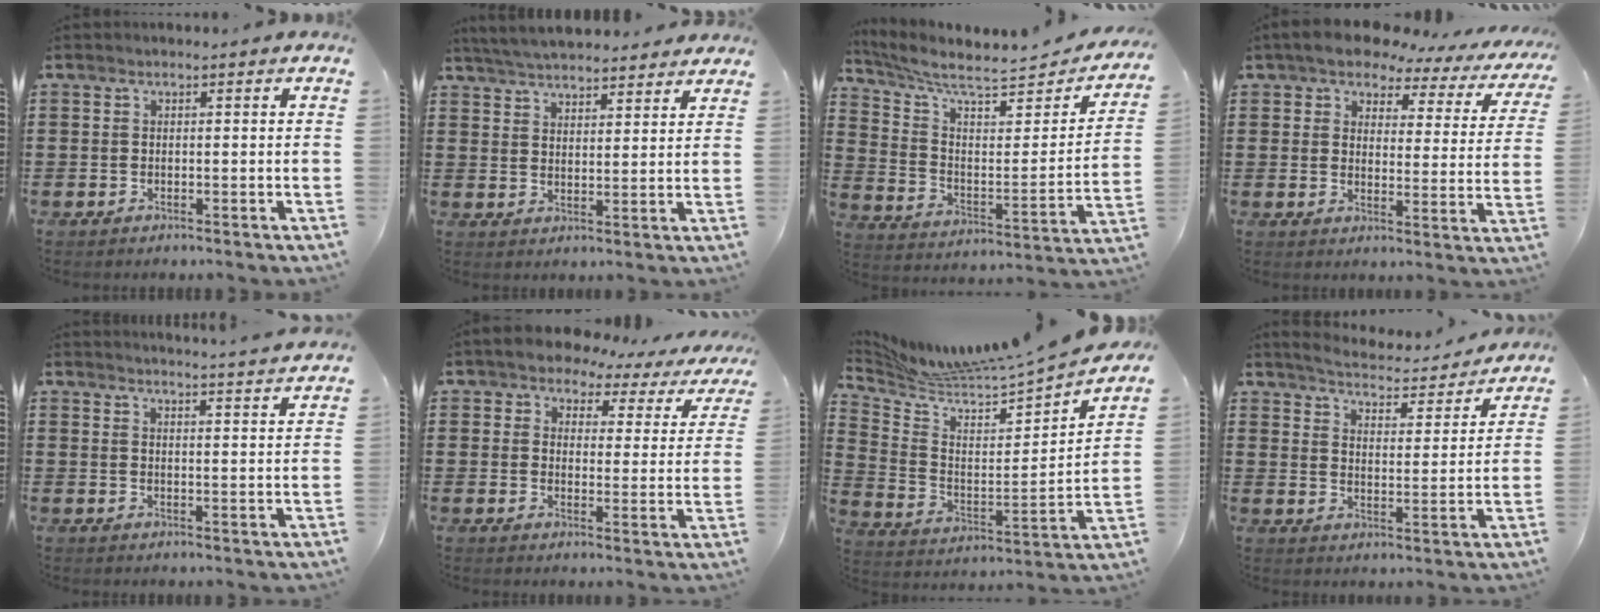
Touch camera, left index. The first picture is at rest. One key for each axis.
{"total": 5.0, "fx": 4.9, "fy": 0.4, "fz": 0.9, "tx": -0.033, "ty": -0.018, "tz": 0.091}
{"total": 6.7, "fx": 5.5, "fy": 1.0, "fz": 3.6, "tx": -0.098, "ty": -0.043, "tz": 0.090}
{"total": 6.0, "fx": 5.3, "fy": 2.1, "fz": 1.9, "tx": -0.061, "ty": -0.024, "tz": 0.090}
{"total": 3.3, "fx": 3.2, "fy": -0.9, "fz": 0.2, "tx": -0.007, "ty": -0.027, "tz": 0.053}
{"total": 4.5, "fx": 4.0, "fy": 1.9, "fz": 0.9, "tx": -0.046, "ty": -0.019, "tz": 0.066}
{"total": 5.4, "fx": 5.3, "fy": -0.8, "fz": 1.0, "tx": -0.053, "ty": -0.068, "tz": 0.081}
{"total": 3.8, "fx": 3.8, "fy": -0.2, "fz": 0.3, "tx": -0.031, "ty": -0.035, "tz": 0.058}